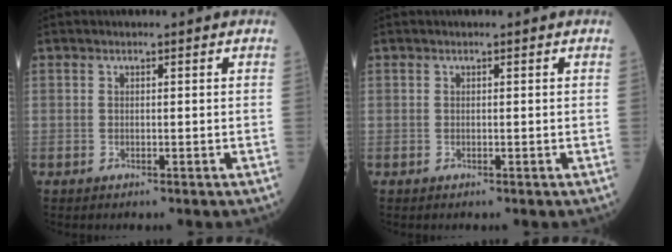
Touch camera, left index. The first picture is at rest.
{"total": 0.0}